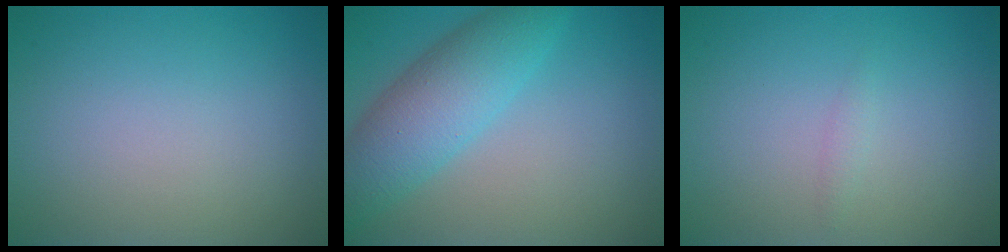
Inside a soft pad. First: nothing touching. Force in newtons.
{"total": 6.1, "press": 6.1, "slide": 0.2}
{"total": 0.6, "press": 0.6, "slide": 0.0}